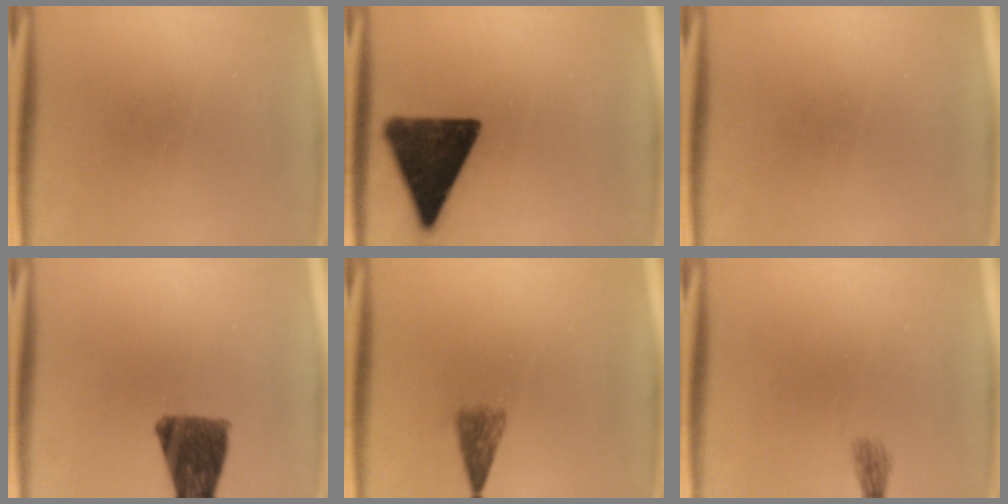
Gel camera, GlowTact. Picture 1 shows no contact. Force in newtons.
{"total": 14.6}
{"total": 0.0}
{"total": 10.0}
{"total": 2.9}
{"total": 1.4}